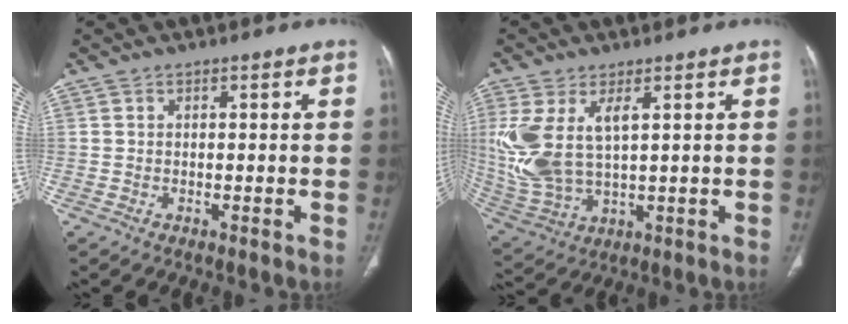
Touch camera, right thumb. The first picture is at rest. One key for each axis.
{"total": 13.2, "fx": 3.4, "fy": 6.5, "fz": 11.0, "tx": -0.255, "ty": -0.010, "tz": 0.087}